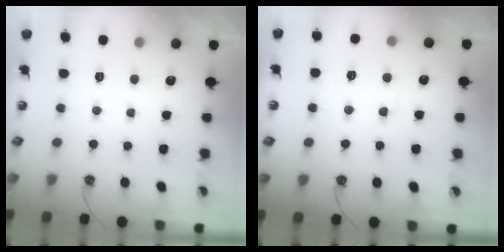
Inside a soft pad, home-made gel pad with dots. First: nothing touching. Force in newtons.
{"total": 4.5, "press": 4.4, "slide": 1.0}